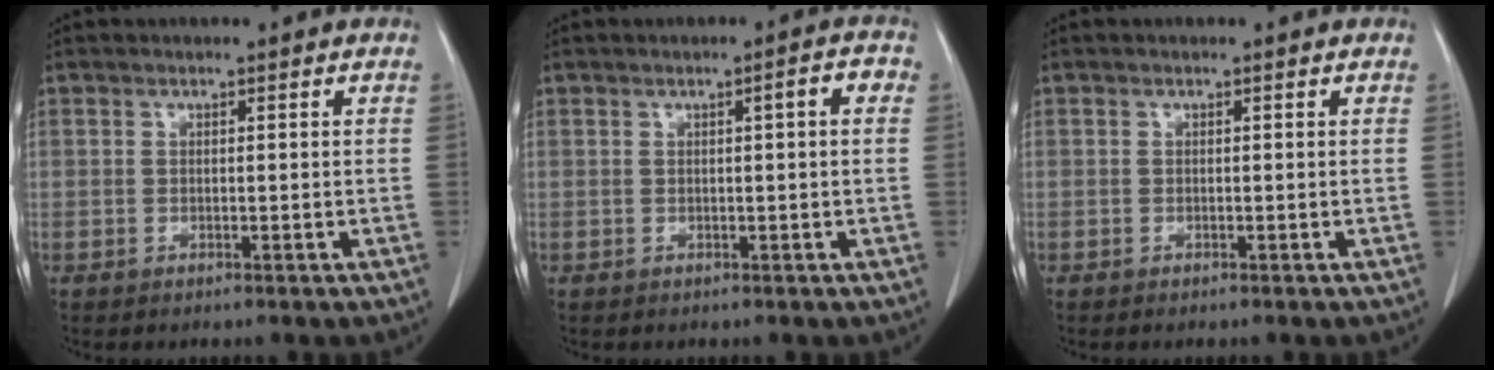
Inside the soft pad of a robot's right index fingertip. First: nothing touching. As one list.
[{"total": 2.6, "force": [0.5, 0.3, 2.5], "torque": [-0.033, 0.008, 0.006]}, {"total": 0.0}]